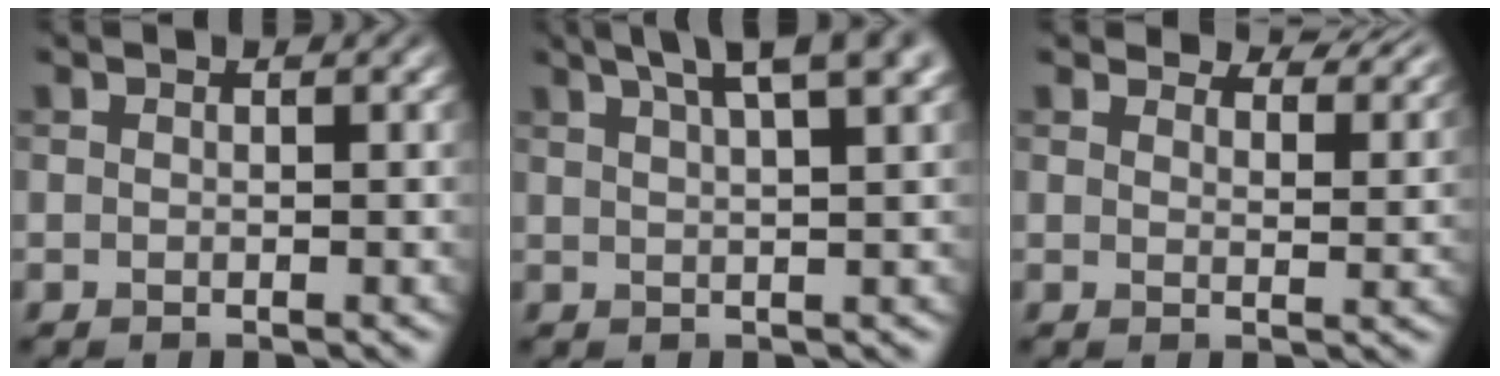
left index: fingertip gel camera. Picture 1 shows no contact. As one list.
[{"total": 7.4, "force": [4.7, 2.0, 5.3], "torque": [-0.059, 0.032, 0.046]}, {"total": 5.6, "force": [5.2, 1.2, 1.5], "torque": [-0.033, -0.001, 0.061]}]